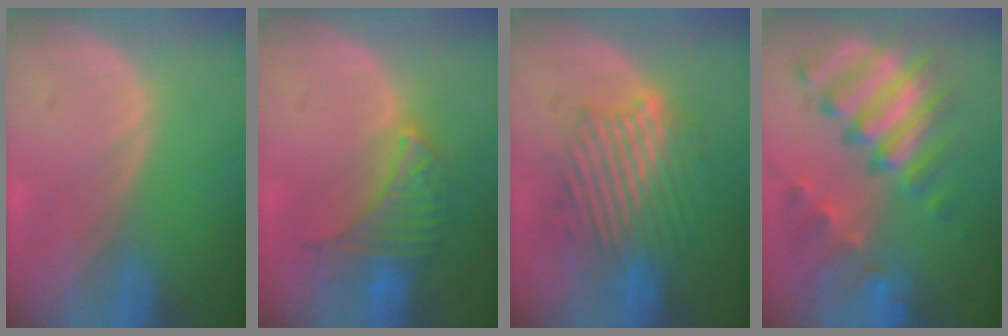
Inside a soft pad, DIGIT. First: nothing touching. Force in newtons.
{"total": 6.6, "press": 6.5, "slide": 0.6}
{"total": 9.1, "press": 9.1, "slide": 0.6}
{"total": 11.6, "press": 10.0, "slide": 5.8}